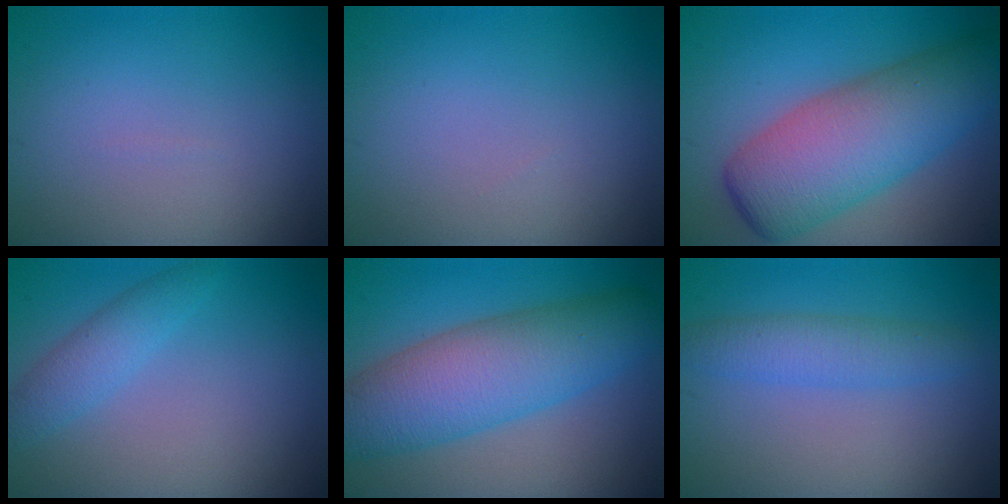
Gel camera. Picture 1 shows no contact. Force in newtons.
{"total": 0.0}
{"total": 9.4, "press": 9.4, "slide": 0.3}
{"total": 2.3, "press": 2.3, "slide": 0.2}
{"total": 8.6, "press": 8.6, "slide": 0.1}
{"total": 2.9, "press": 2.9, "slide": 0.1}